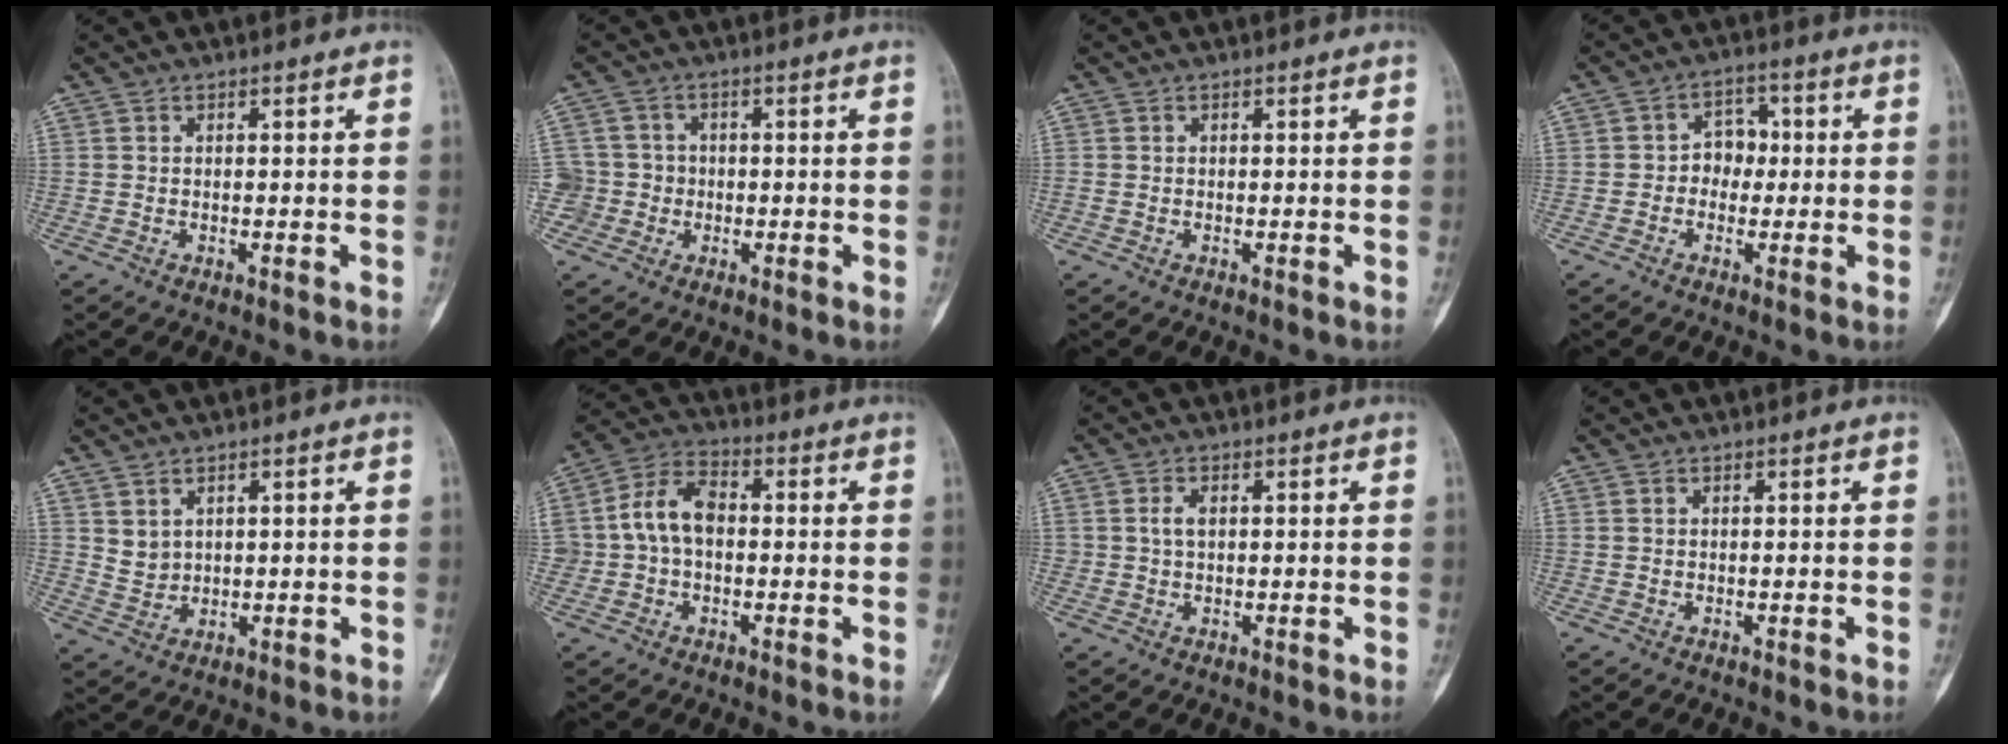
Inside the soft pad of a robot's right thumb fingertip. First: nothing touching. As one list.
[{"total": 4.9, "force": [-1.0, 4.8, -0.1], "torque": [0.030, 0.018, -0.023]}, {"total": 0.0}, {"total": 5.1, "force": [-0.2, 4.2, 2.9], "torque": [-0.007, 0.017, -0.014]}, {"total": 3.1, "force": [1.8, 2.3, 1.2], "torque": [-0.012, -0.018, 0.045]}, {"total": 9.0, "force": [0.0, 6.3, 6.4], "torque": [-0.111, 0.030, -0.008]}, {"total": 2.3, "force": [0.5, 1.4, 1.7], "torque": [-0.031, 0.003, 0.010]}, {"total": 0.0}]